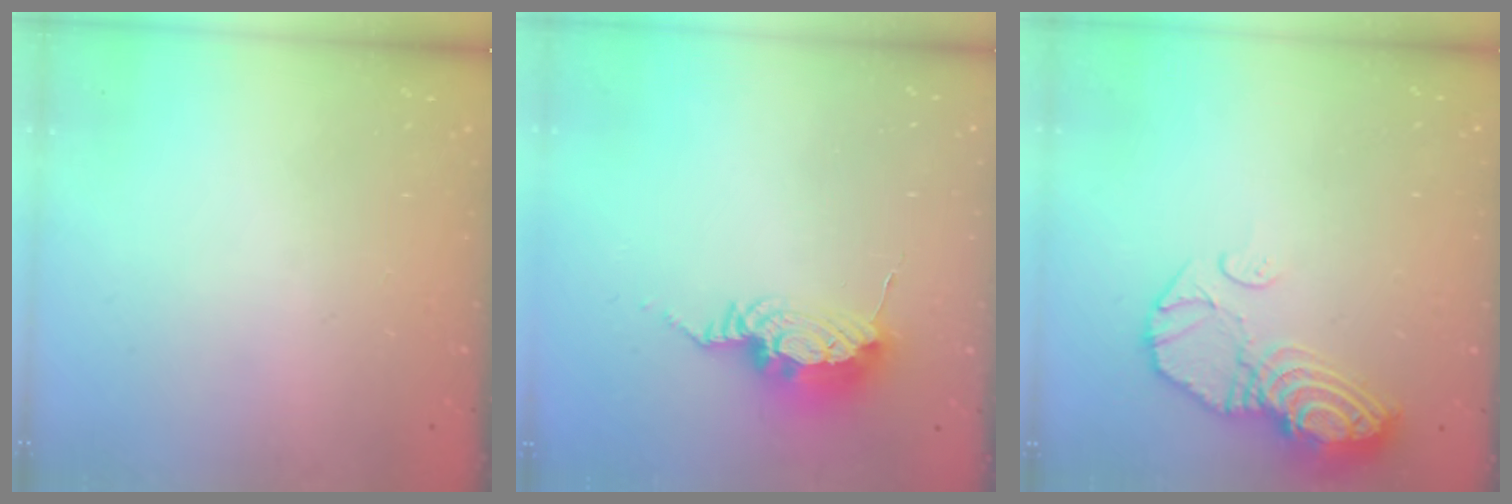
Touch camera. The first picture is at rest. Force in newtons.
{"total": 9.2, "press": 9.1, "slide": 0.8}
{"total": 12.2, "press": 12.1, "slide": 1.4}